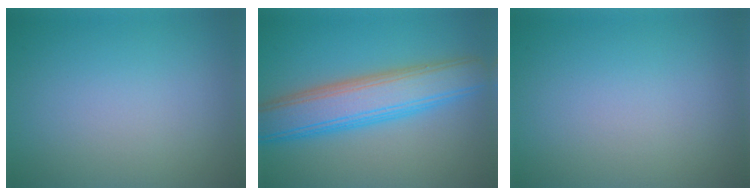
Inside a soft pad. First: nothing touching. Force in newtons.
{"total": 7.1, "press": 7.1, "slide": 0.4}
{"total": 0.0}